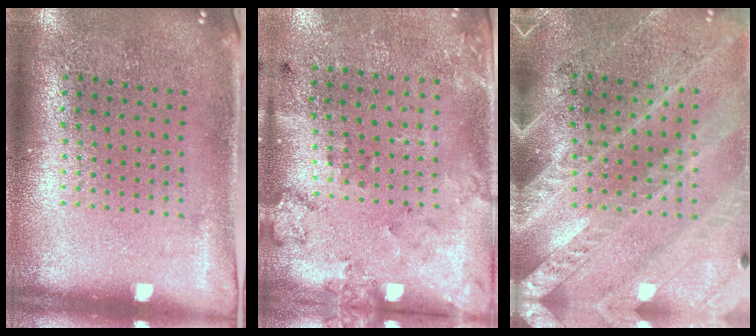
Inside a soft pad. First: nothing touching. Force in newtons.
{"total": 2.0, "press": 1.3, "slide": 1.5}
{"total": 3.0, "press": 2.7, "slide": 1.3}